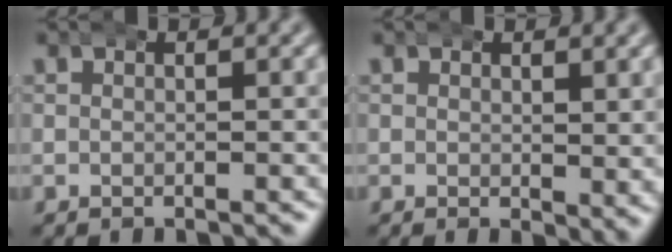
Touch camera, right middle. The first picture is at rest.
{"total": 1.2, "force": [0.5, 0.4, 1.0], "torque": [-0.004, -0.014, 0.013]}